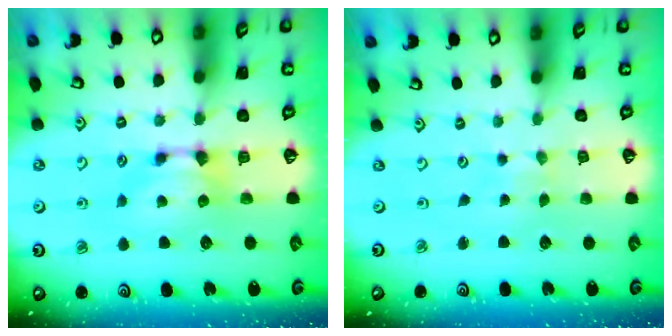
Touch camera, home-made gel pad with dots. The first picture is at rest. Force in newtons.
{"total": 4.0, "press": 4.0, "slide": 0.1}